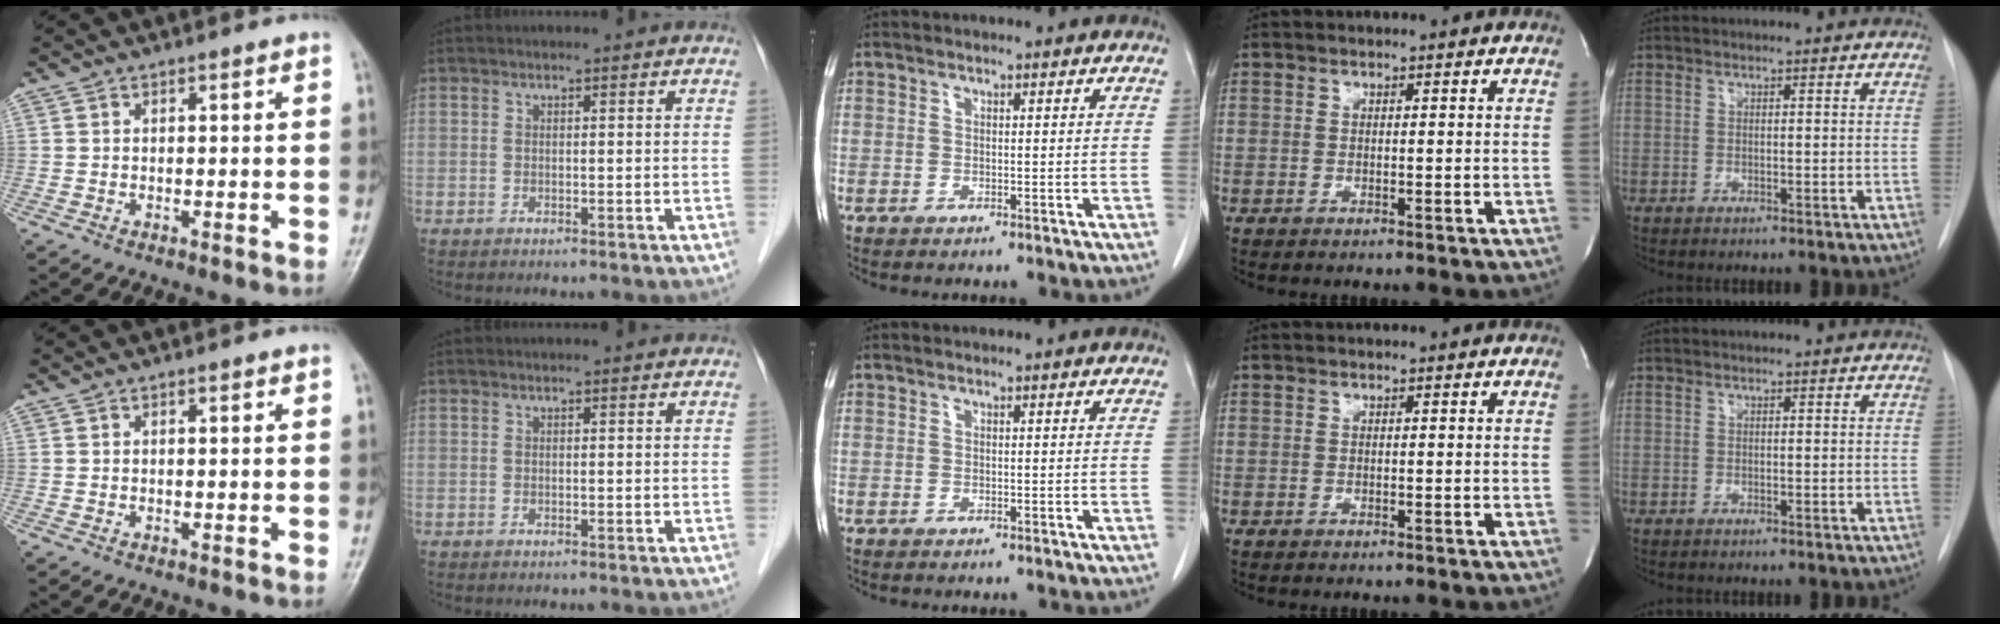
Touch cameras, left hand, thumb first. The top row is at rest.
{}